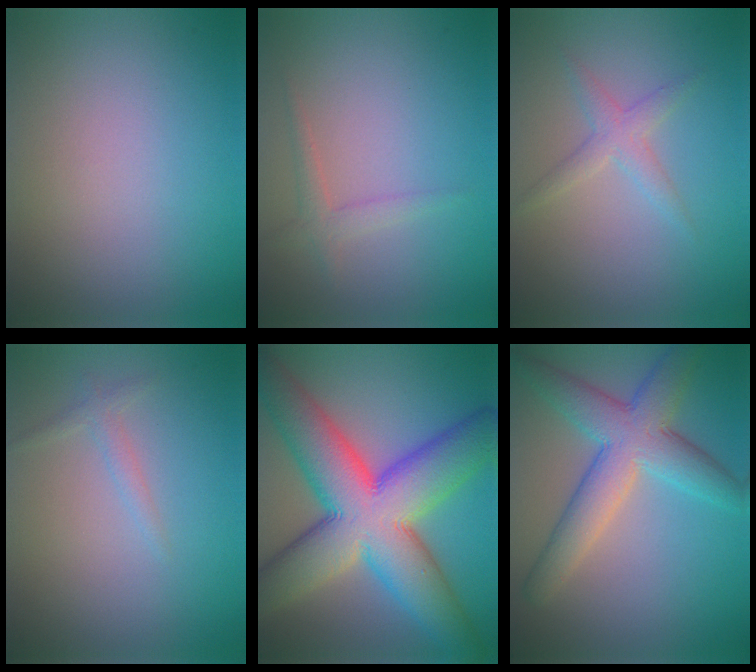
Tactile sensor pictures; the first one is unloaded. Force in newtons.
{"total": 1.6, "press": 1.6, "slide": 0.1}
{"total": 2.0, "press": 2.0, "slide": 0.1}
{"total": 1.1, "press": 1.1, "slide": 0.1}
{"total": 15.0, "press": 15.0, "slide": 0.6}
{"total": 6.6, "press": 6.6, "slide": 0.1}